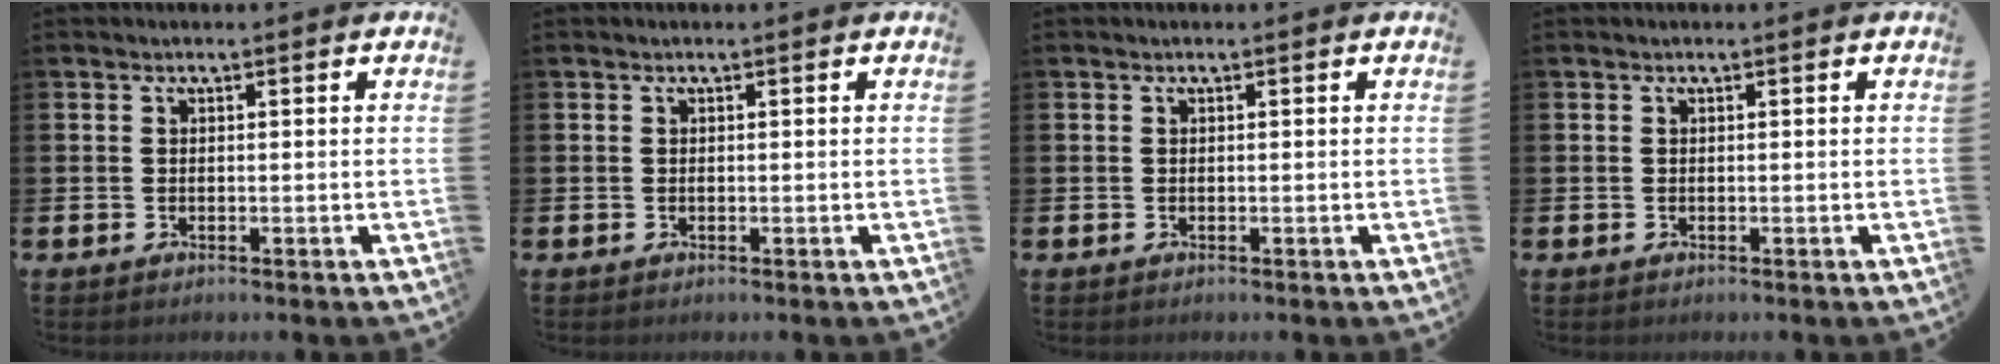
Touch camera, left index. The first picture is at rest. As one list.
[{"total": 0.0}, {"total": 0.0}, {"total": 0.0}]